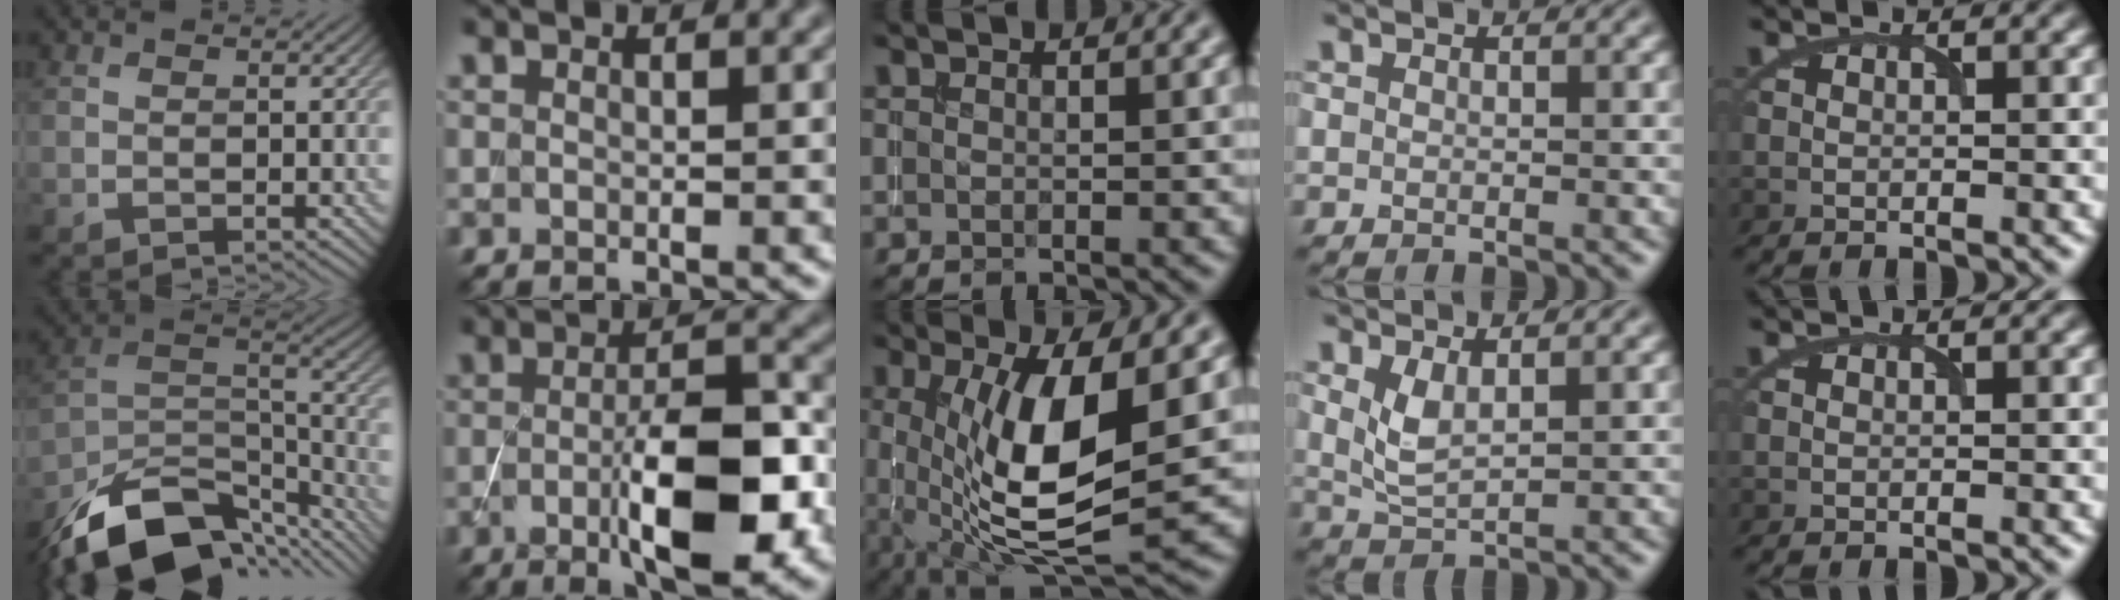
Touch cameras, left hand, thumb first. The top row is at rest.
{"thumb": {"total": 15.9, "force": [-11.5, 7.3, 8.3], "torque": [-0.177, -0.025, -0.186]}, "index": {"total": 8.6, "force": [-2.4, 2.5, 7.9], "torque": [-0.126, 0.001, -0.039]}, "middle": {"total": 10.0, "force": [0.5, 3.2, 9.5], "torque": [-0.169, -0.014, 0.014]}, "ring": {"total": 2.4, "force": [1.1, 0.8, 2.0], "torque": [-0.050, -0.006, 0.028]}}